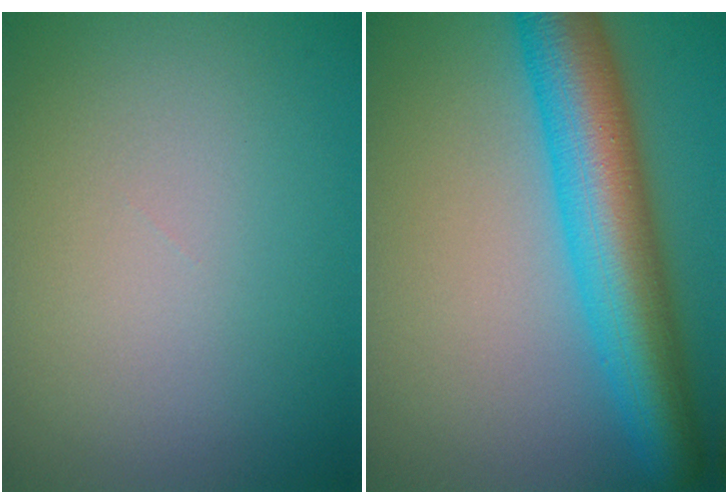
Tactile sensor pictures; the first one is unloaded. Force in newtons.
{"total": 9.7, "press": 9.7, "slide": 0.2}